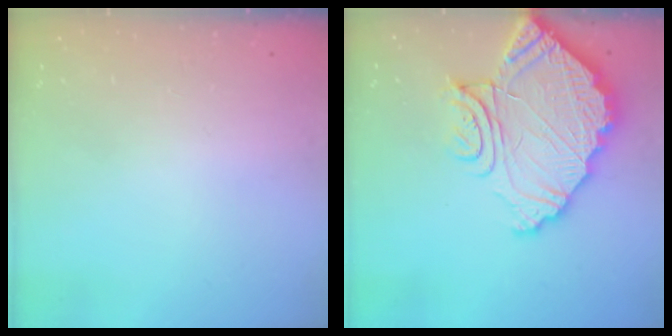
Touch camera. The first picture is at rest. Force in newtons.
{"total": 17.8, "press": 17.8, "slide": 1.3}